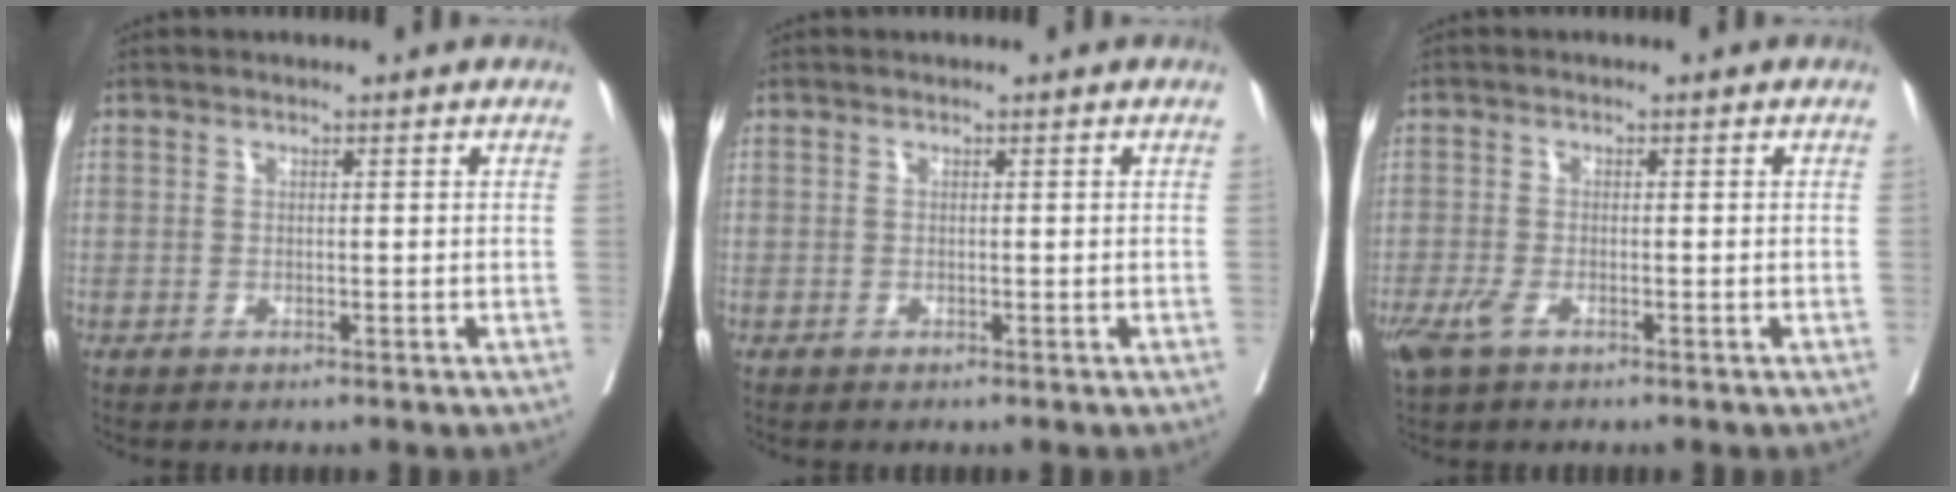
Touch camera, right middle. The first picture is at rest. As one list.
[{"total": 0.0}, {"total": 3.4, "force": [-1.9, 1.4, 2.5], "torque": [-0.060, -0.007, -0.034]}]